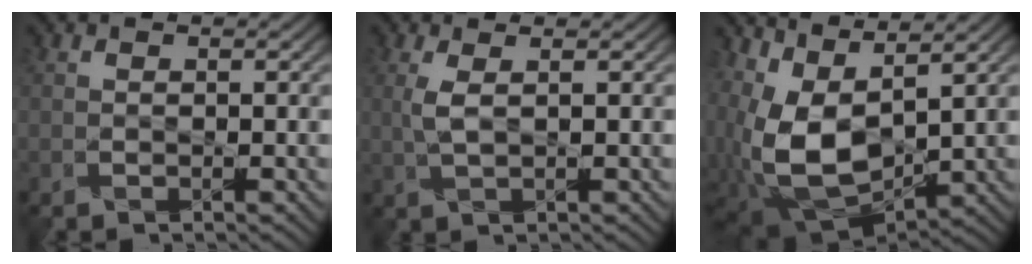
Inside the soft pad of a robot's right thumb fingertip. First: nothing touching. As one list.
[{"total": 2.3, "force": [0.8, 0.4, 2.1], "torque": [-0.058, 0.006, 0.017]}, {"total": 13.7, "force": [1.7, 6.6, 11.9], "torque": [-0.256, -0.002, 0.054]}]